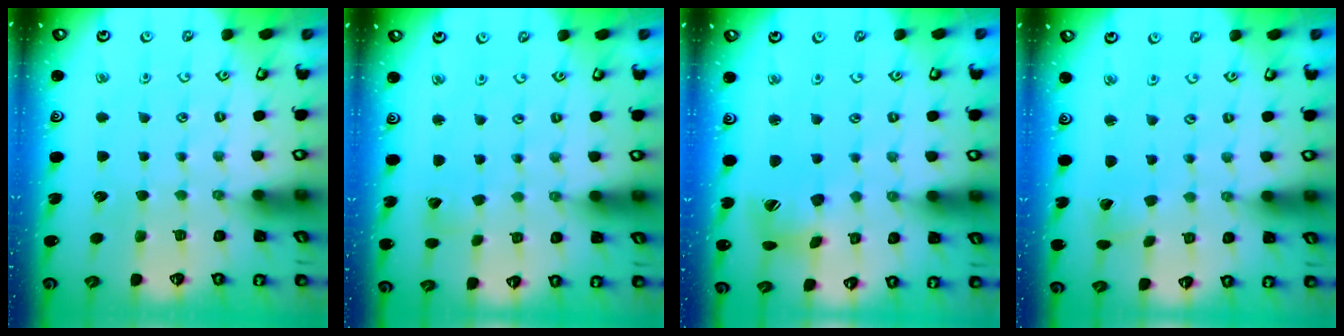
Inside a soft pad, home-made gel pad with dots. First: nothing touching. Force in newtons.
{"total": 2.1, "press": 2.1, "slide": 0.2}
{"total": 11.4, "press": 11.3, "slide": 1.0}
{"total": 2.8, "press": 2.8, "slide": 0.1}